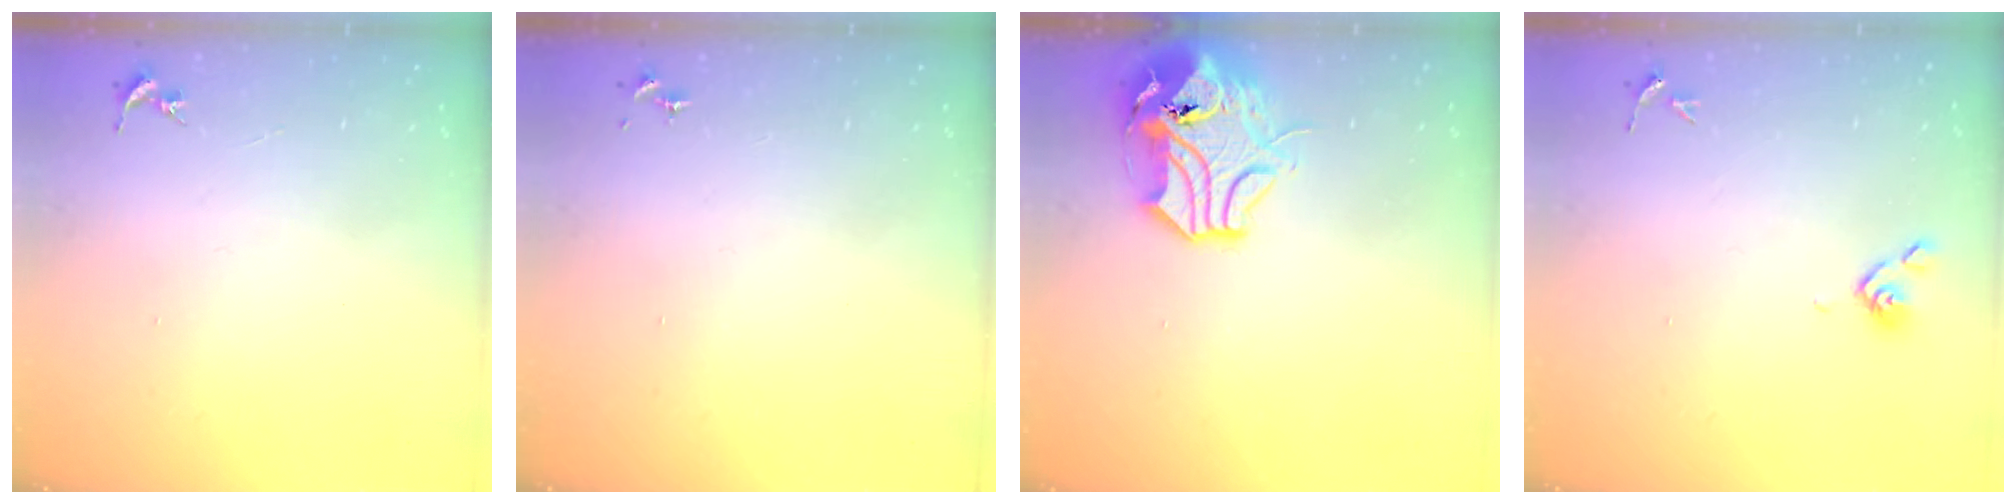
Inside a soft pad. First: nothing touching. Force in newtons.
{"total": 0.0}
{"total": 13.8, "press": 13.6, "slide": 2.0}
{"total": 4.4, "press": 4.4, "slide": 0.7}